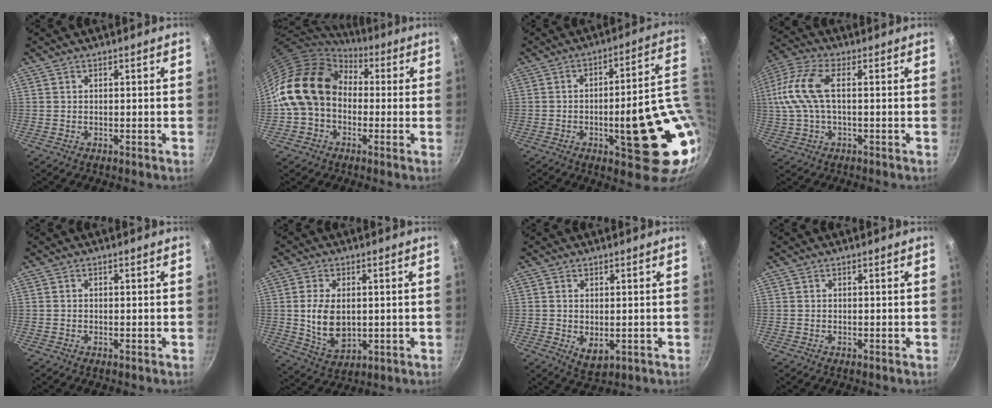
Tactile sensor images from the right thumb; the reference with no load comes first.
{"total": 17.4, "force": [1.0, 13.7, 10.7], "torque": [-0.175, 0.044, 0.004]}
{"total": 20.9, "force": [-1.8, 6.4, 19.8], "torque": [-0.222, 0.003, -0.015]}
{"total": 12.4, "force": [0.8, 5.9, 10.8], "torque": [-0.240, 0.020, 0.005]}
{"total": 0.0}
{"total": 9.5, "force": [0.5, 6.0, 7.4], "torque": [-0.131, -0.011, 0.023]}
{"total": 4.1, "force": [-0.3, 2.4, 3.3], "torque": [-0.053, -0.015, 0.002]}
{"total": 0.0}